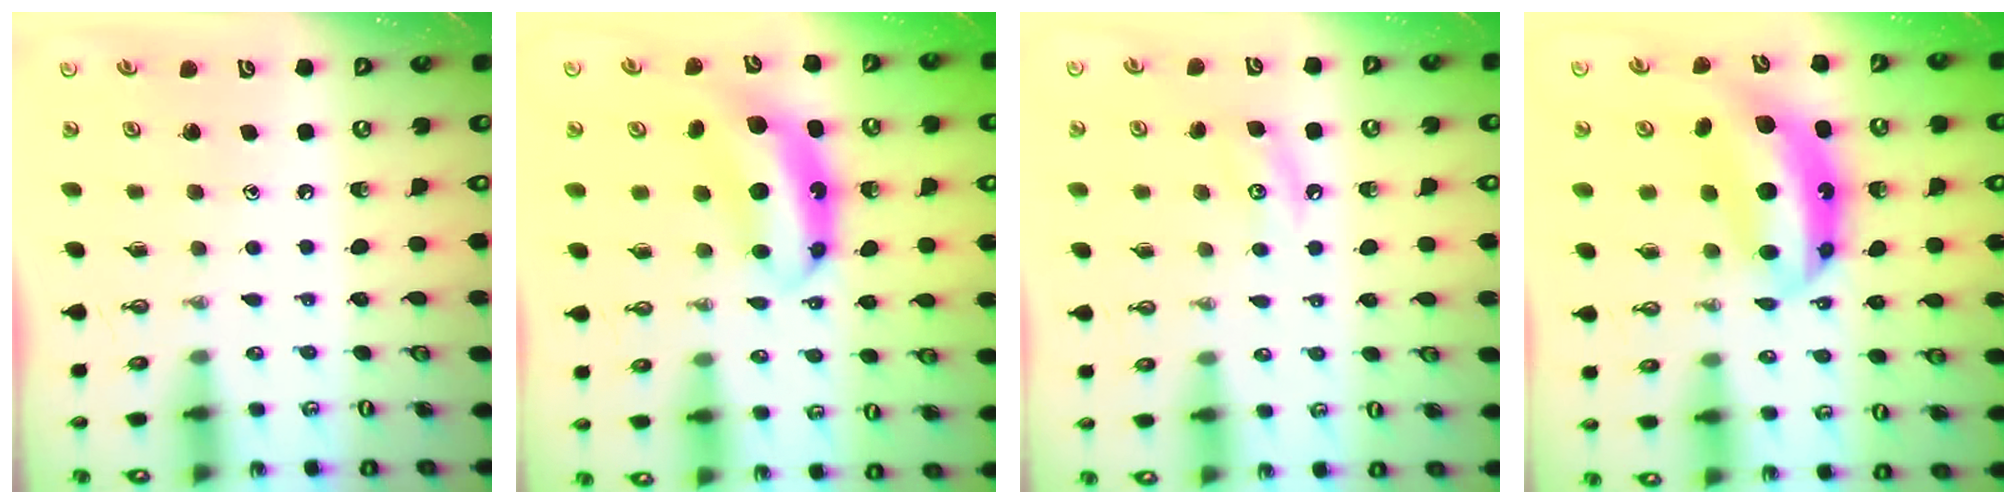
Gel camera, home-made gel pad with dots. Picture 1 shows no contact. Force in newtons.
{"total": 7.7, "press": 7.7, "slide": 0.7}
{"total": 5.8, "press": 5.8, "slide": 0.9}
{"total": 12.4, "press": 12.3, "slide": 1.1}